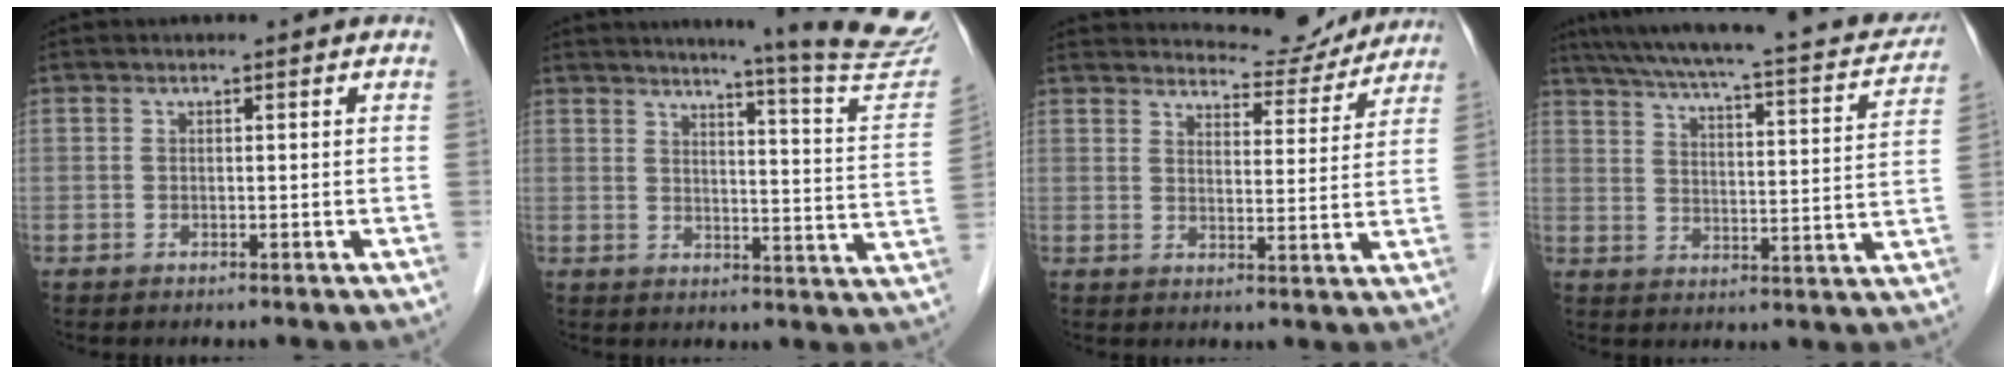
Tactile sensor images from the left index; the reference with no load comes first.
{"total": 17.7, "force": [15.9, -1.6, 7.6], "torque": [-0.102, -0.109, 0.171]}
{"total": 9.5, "force": [9.1, 2.3, 1.1], "torque": [-0.008, -0.011, 0.110]}
{"total": 22.9, "force": [19.3, 3.9, 11.6], "torque": [-0.184, -0.010, 0.242]}